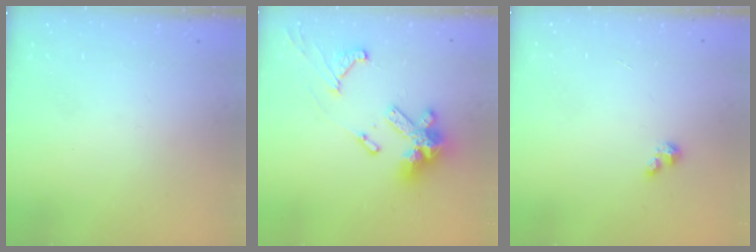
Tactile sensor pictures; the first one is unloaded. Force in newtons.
{"total": 18.7, "press": 18.6, "slide": 1.9}
{"total": 2.5, "press": 2.5, "slide": 0.3}